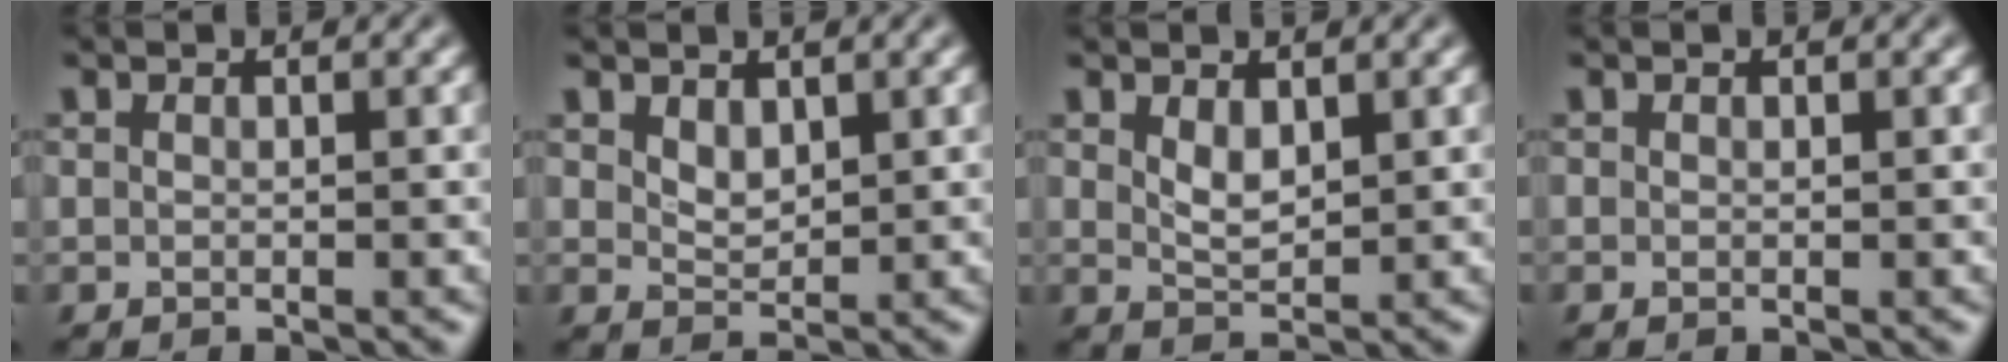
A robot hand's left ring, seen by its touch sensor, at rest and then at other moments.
{"total": 1.8, "force": [1.0, 1.0, 1.1], "torque": [-0.023, -0.004, 0.026]}
{"total": 1.9, "force": [1.0, 0.9, 1.4], "torque": [-0.030, -0.003, 0.024]}
{"total": 0.0}